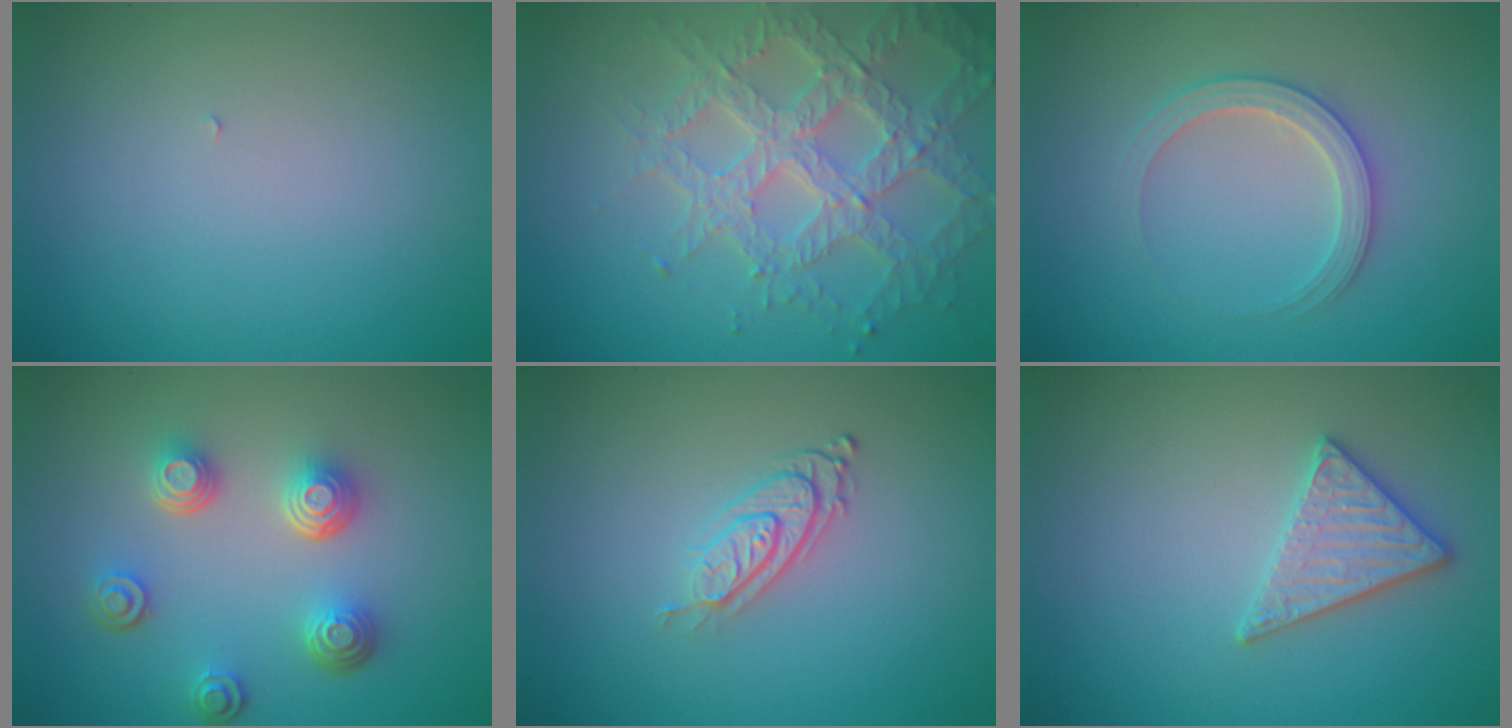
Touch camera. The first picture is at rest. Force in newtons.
{"total": 6.7, "press": 5.2, "slide": 4.2}
{"total": 2.8, "press": 2.7, "slide": 0.4}
{"total": 4.4, "press": 3.4, "slide": 2.8}
{"total": 2.9, "press": 1.9, "slide": 2.1}
{"total": 2.8, "press": 2.7, "slide": 0.7}